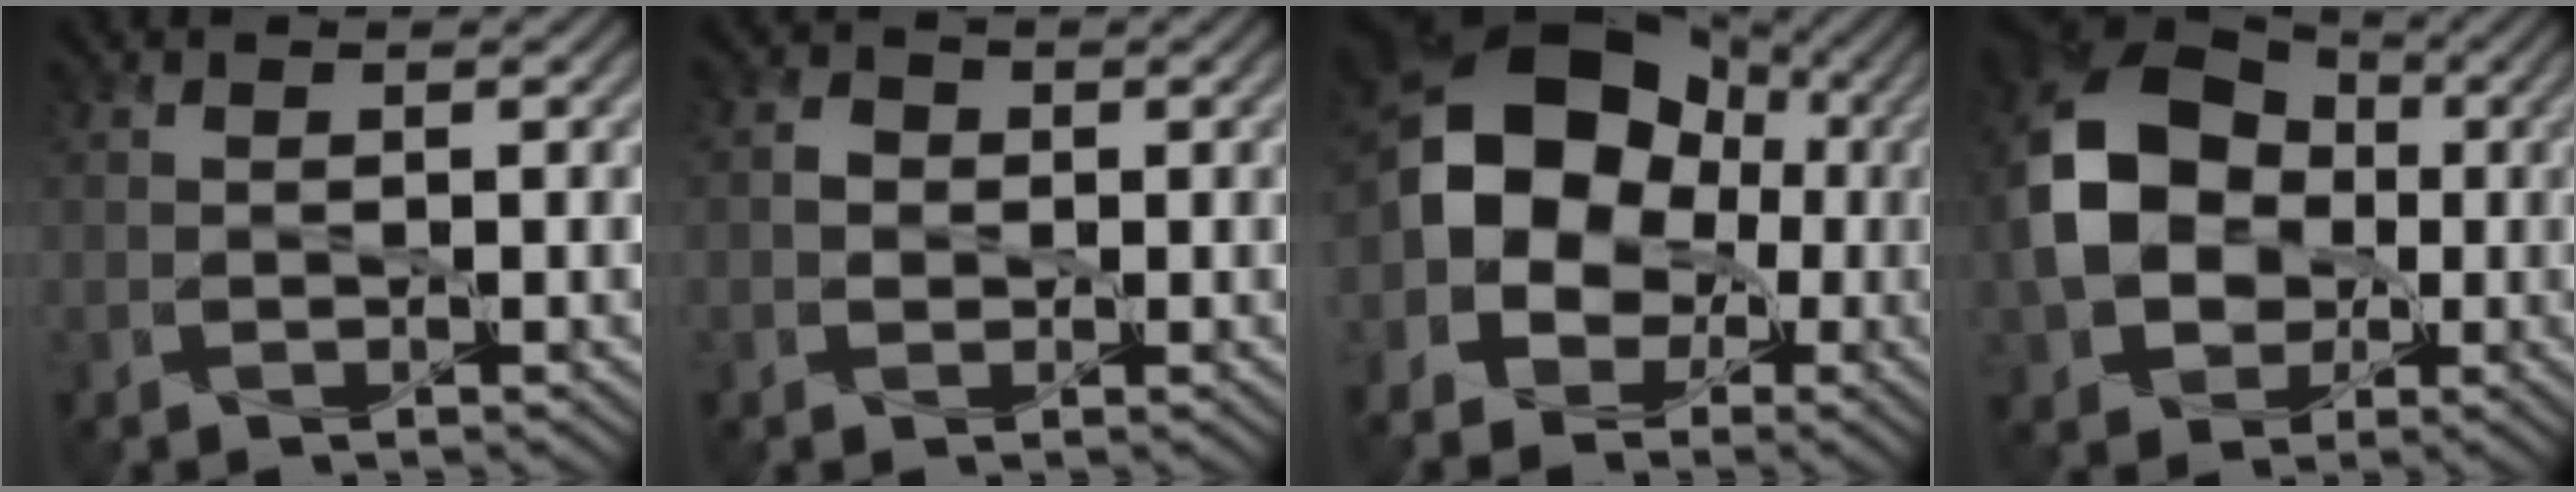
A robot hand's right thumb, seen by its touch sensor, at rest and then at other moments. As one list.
[{"total": 1.6, "force": [-0.3, 1.5, 0.2], "torque": [0.002, -0.003, -0.008]}, {"total": 15.4, "force": [-0.8, 12.5, 9.0], "torque": [-0.176, 0.005, -0.040]}, {"total": 13.8, "force": [-0.3, 10.9, 8.5], "torque": [-0.201, 0.003, -0.009]}]